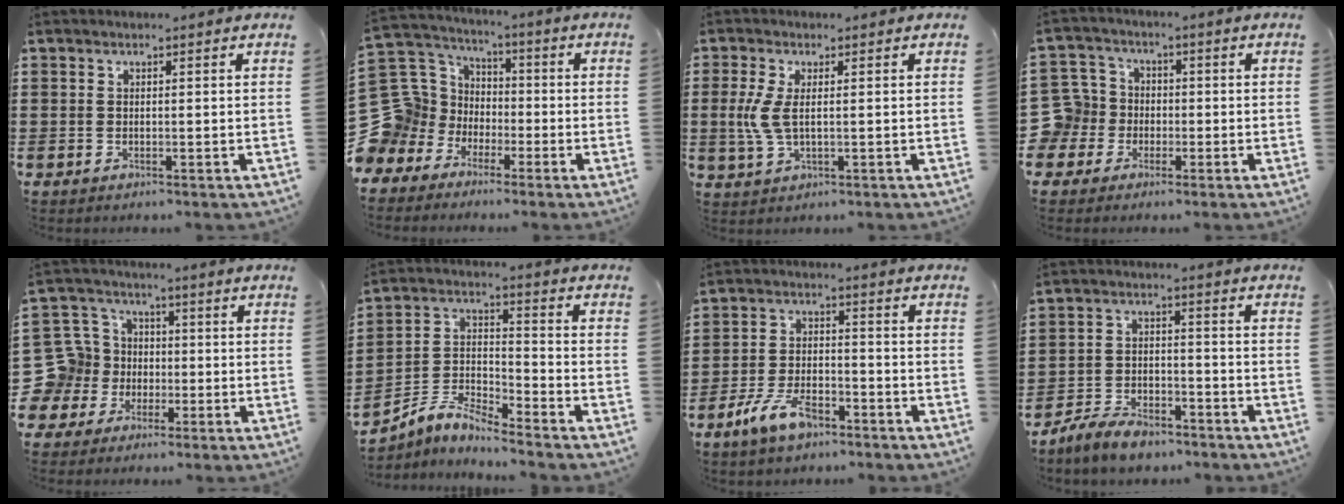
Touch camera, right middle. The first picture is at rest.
{"total": 12.5, "force": [-2.1, 11.7, 3.9], "torque": [-0.155, -0.005, -0.034]}
{"total": 5.1, "force": [0.6, 2.2, 4.6], "torque": [-0.121, -0.004, 0.002]}
{"total": 7.5, "force": [-1.2, 7.3, 1.4], "torque": [-0.082, 0.006, -0.025]}
{"total": 11.5, "force": [-1.2, 10.9, 3.3], "torque": [-0.128, 0.009, -0.021]}
{"total": 5.7, "force": [-5.3, 0.9, 1.9], "torque": [-0.054, -0.006, -0.110]}
{"total": 7.1, "force": [-4.9, 2.9, 4.2], "torque": [-0.092, 0.008, -0.094]}
{"total": 6.1, "force": [-5.4, 1.7, 2.1], "torque": [-0.052, 0.006, -0.110]}